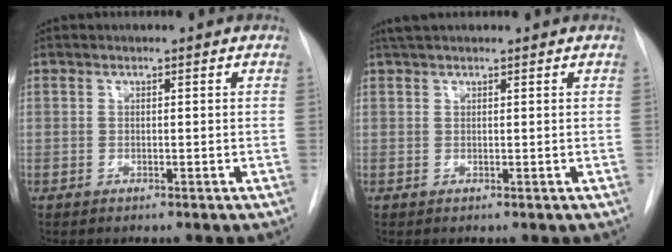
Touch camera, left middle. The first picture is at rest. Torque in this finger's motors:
{"motor_torque": [0.28, -0.27, 0.01, 0.02]}